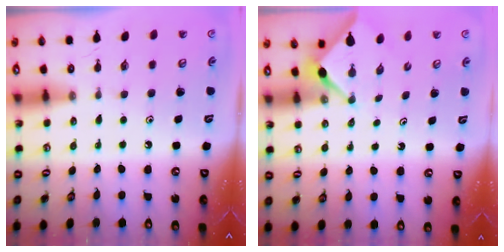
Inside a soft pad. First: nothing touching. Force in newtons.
{"total": 3.2, "press": 3.1, "slide": 0.4}